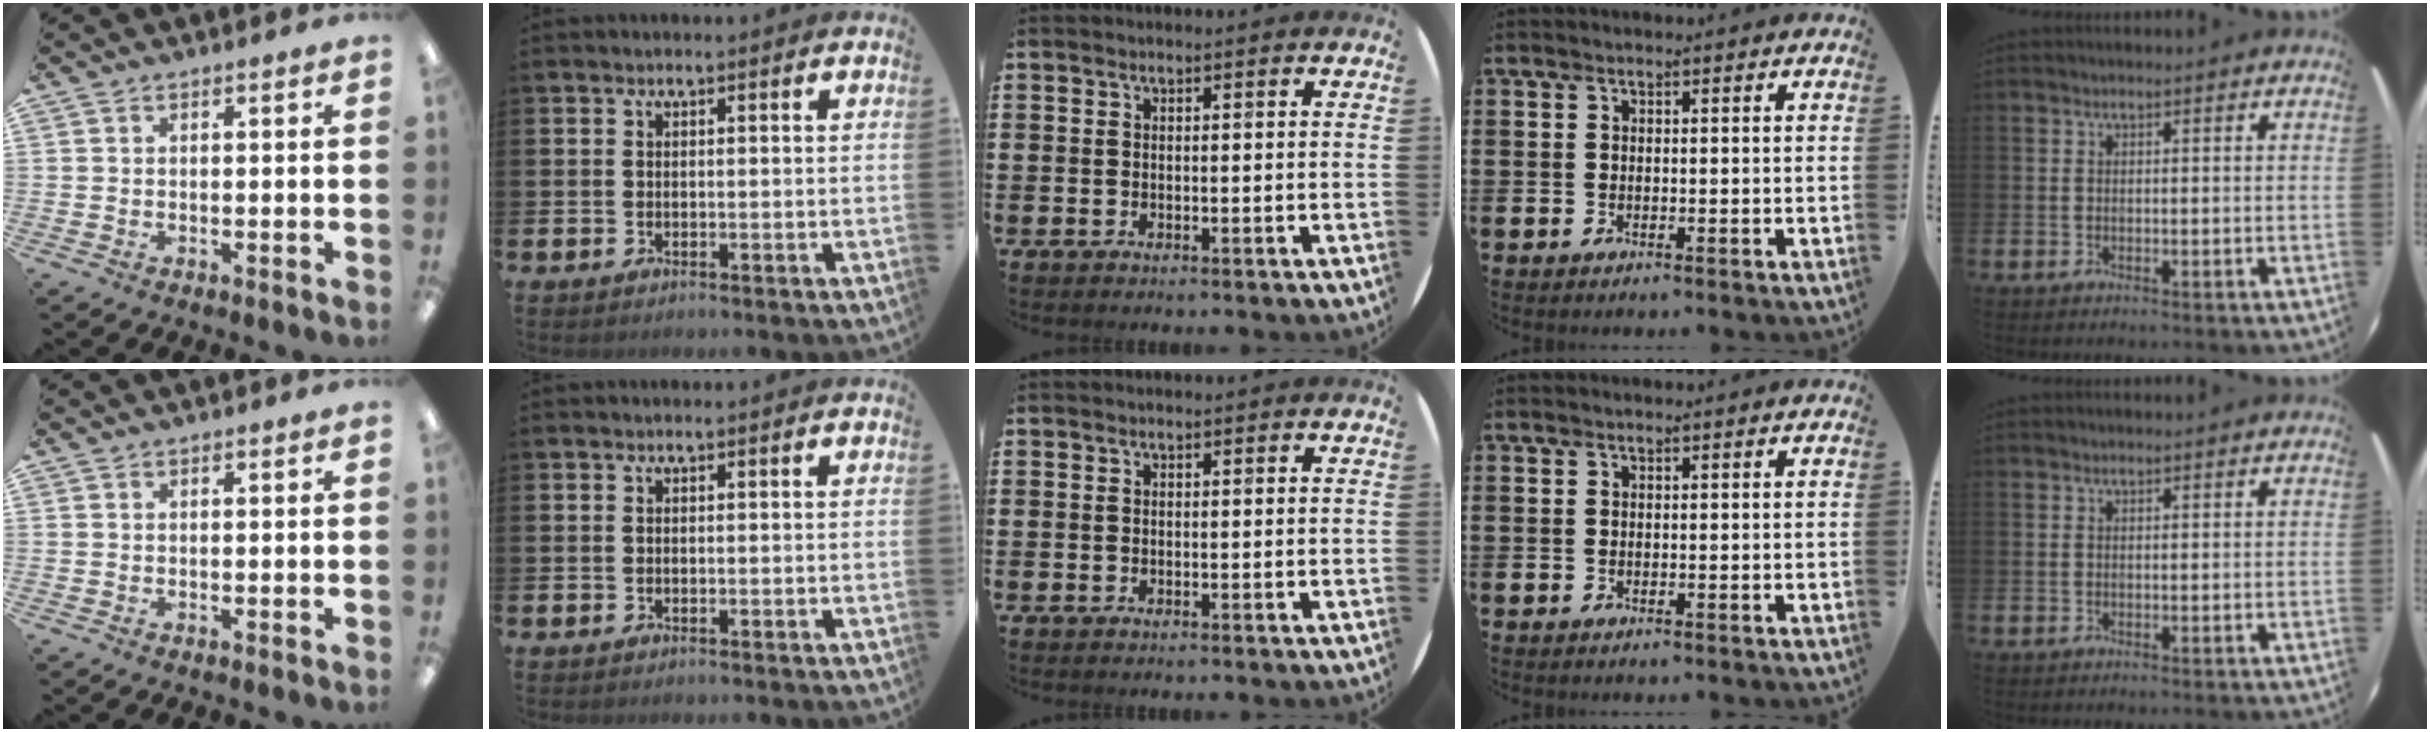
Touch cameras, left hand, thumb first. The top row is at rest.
{}